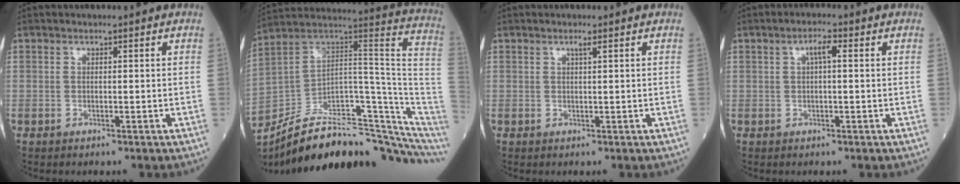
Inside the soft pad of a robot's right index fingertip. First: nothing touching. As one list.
[{"total": 24.2, "force": [-19.2, 5.6, 13.6], "torque": [-0.134, 0.057, -0.284]}, {"total": 0.9, "force": [0.5, -0.1, 0.7], "torque": [-0.015, -0.001, 0.009]}, {"total": 2.4, "force": [0.6, 0.4, 2.3], "torque": [-0.044, 0.006, 0.010]}]